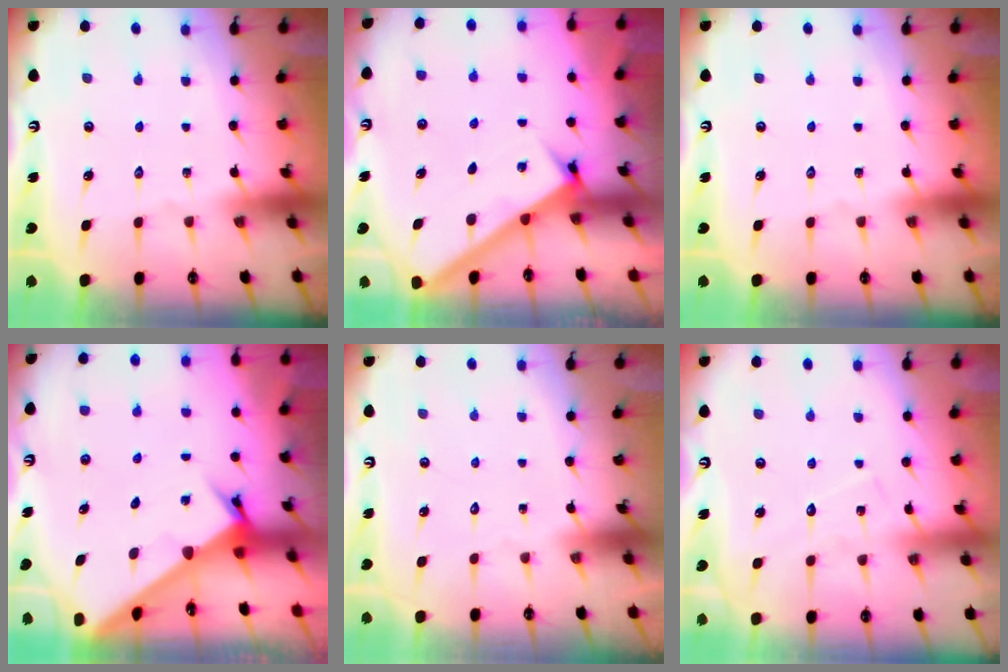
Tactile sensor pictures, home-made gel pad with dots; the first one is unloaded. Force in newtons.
{"total": 2.9, "press": 2.9, "slide": 0.2}
{"total": 0.0}
{"total": 2.5, "press": 2.5, "slide": 0.3}
{"total": 1.6, "press": 1.6, "slide": 0.1}
{"total": 5.5, "press": 5.5, "slide": 0.4}